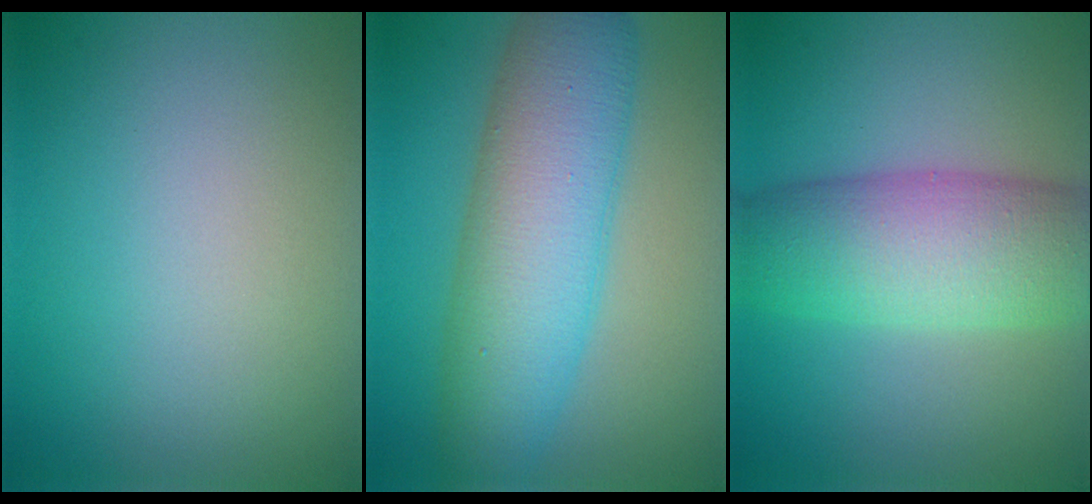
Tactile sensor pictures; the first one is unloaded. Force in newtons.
{"total": 9.3, "press": 9.3, "slide": 0.1}
{"total": 8.5, "press": 8.5, "slide": 0.1}